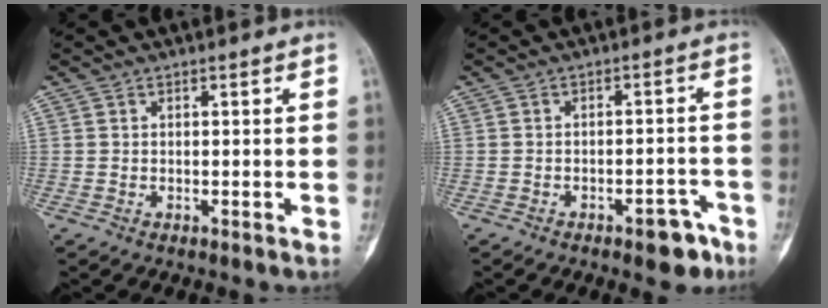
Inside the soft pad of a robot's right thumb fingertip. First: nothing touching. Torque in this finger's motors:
{"motor_torque": [0.19, 0.04, 0.31, -0.42, 0.00]}